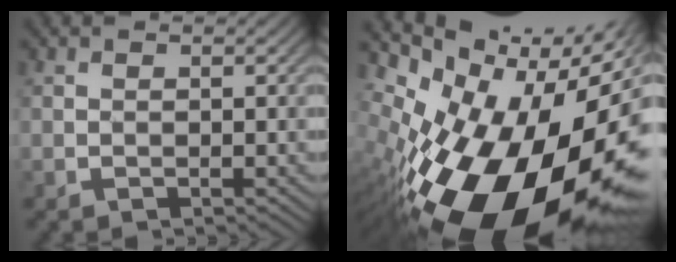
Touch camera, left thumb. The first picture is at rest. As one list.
[{"total": 20.2, "force": [-8.4, 9.3, 15.9], "torque": [-0.271, -0.051, -0.134]}]